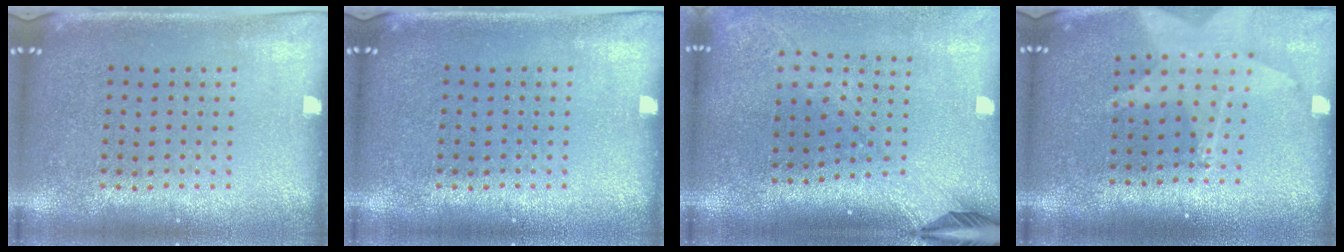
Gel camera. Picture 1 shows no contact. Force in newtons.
{"total": 0.0}
{"total": 2.3, "press": 1.7, "slide": 1.5}
{"total": 1.7, "press": 1.5, "slide": 0.9}